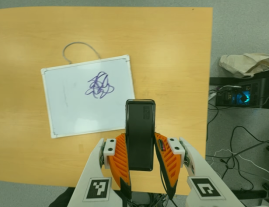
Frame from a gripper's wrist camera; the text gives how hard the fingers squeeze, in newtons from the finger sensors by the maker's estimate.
{"total": 3.8, "left": 2.2, "right": 5.4}